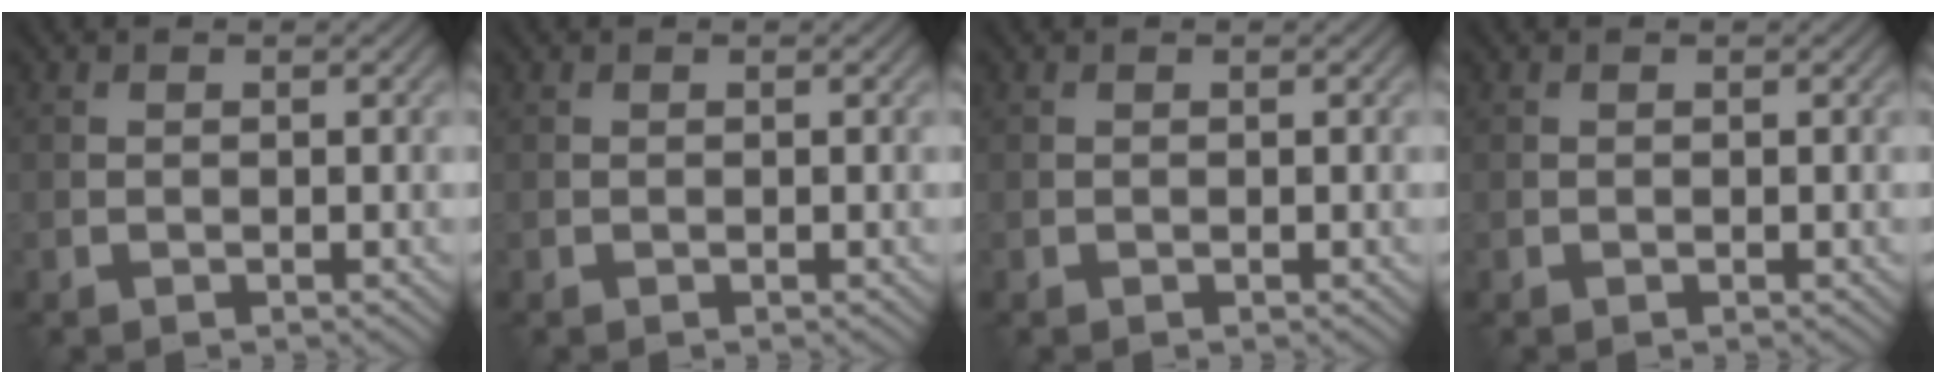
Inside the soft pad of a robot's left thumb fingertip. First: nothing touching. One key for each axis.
{"total": 0.0}
{"total": 0.0}
{"total": 0.0}